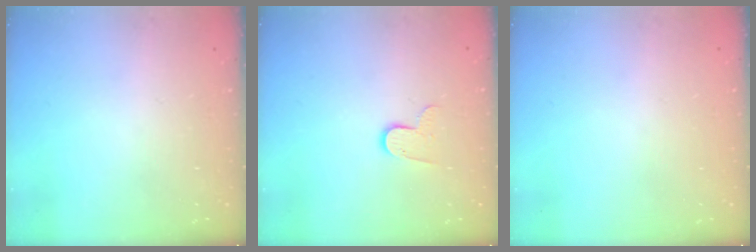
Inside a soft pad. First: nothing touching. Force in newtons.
{"total": 7.2, "press": 7.2, "slide": 0.3}
{"total": 0.8, "press": 0.8, "slide": 0.1}